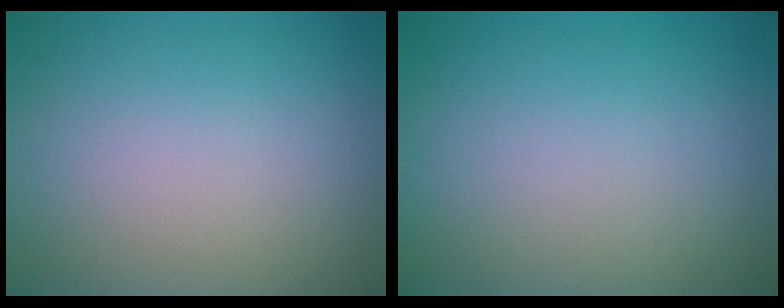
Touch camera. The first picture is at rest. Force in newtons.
{"total": 0.0}